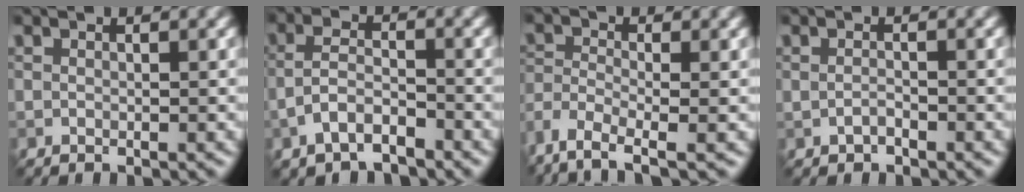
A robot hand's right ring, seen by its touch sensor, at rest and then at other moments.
{"total": 3.7, "force": [-2.3, 1.6, 2.4], "torque": [-0.049, 0.007, -0.052]}
{"total": 4.6, "force": [-3.5, 1.2, 2.7], "torque": [-0.061, -0.009, -0.078]}
{"total": 0.8, "force": [-0.5, 0.4, 0.5], "torque": [-0.013, 0.002, -0.012]}